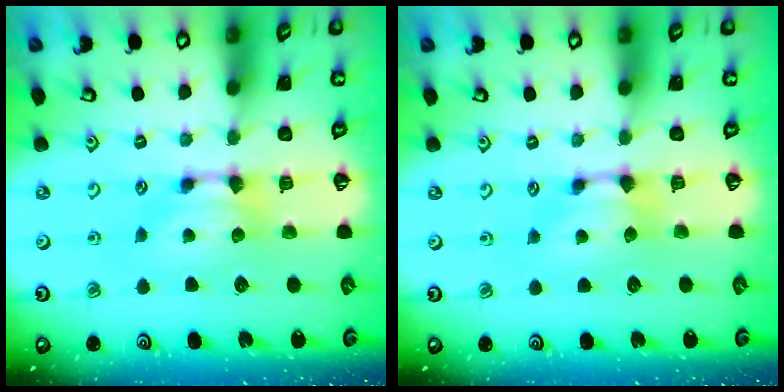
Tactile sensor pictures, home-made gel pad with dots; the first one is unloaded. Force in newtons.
{"total": 1.1, "press": 0.4, "slide": 1.1}